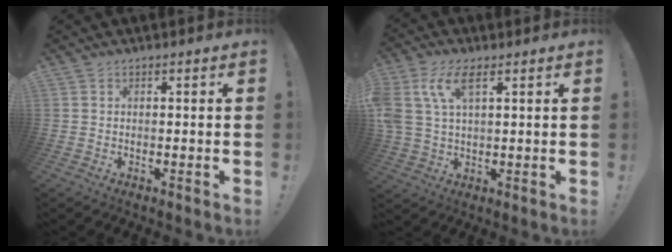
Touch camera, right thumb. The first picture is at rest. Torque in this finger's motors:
{"motor_torque": [1.74, 1.75, 1.57, 0.53, 0.54]}